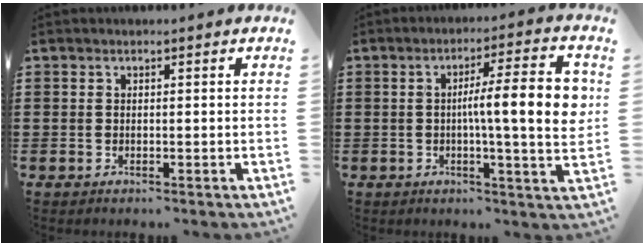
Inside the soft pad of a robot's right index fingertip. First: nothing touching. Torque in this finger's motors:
{"motor_torque": [0.76, -0.49, 0.71, 0.08]}